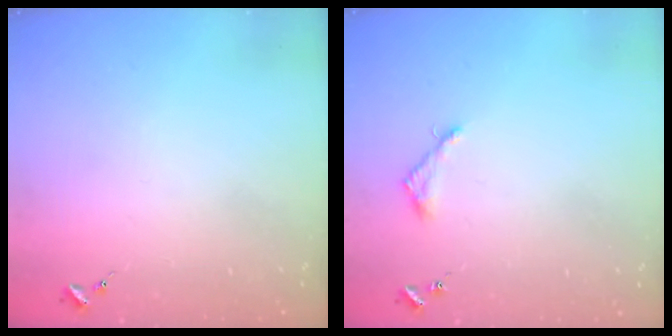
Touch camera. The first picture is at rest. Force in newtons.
{"total": 3.9, "press": 3.9, "slide": 0.3}